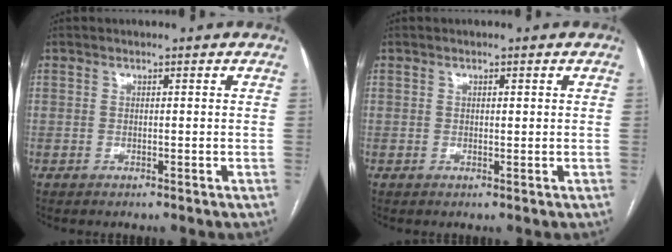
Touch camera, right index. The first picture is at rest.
{"total": 0.7, "force": [0.3, 0.3, 0.6], "torque": [-0.009, 0.000, 0.004]}